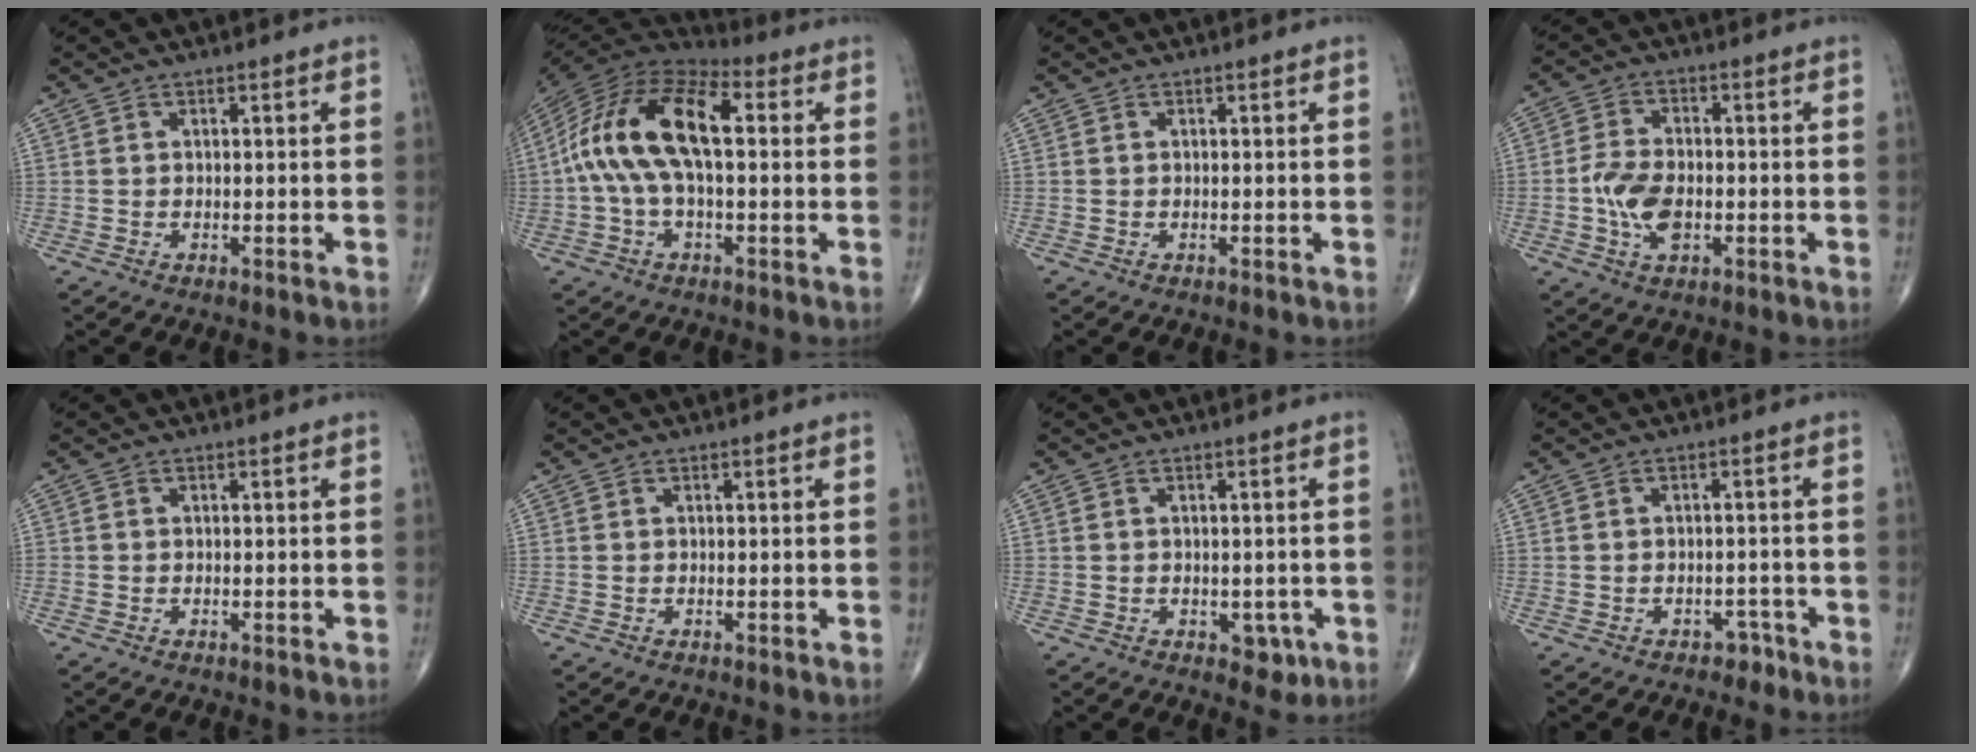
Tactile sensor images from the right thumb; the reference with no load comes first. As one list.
[{"total": 17.5, "force": [1.5, 8.5, 15.2], "torque": [-0.290, 0.043, 0.016]}, {"total": 0.0}, {"total": 7.9, "force": [-1.6, 4.6, 6.2], "torque": [-0.120, 0.008, -0.032]}, {"total": 0.0}, {"total": 0.0}, {"total": 3.2, "force": [-1.0, 2.3, 2.0], "torque": [-0.005, 0.001, -0.008]}, {"total": 2.2, "force": [-1.6, 1.5, 0.5], "torque": [0.001, 0.015, -0.021]}]